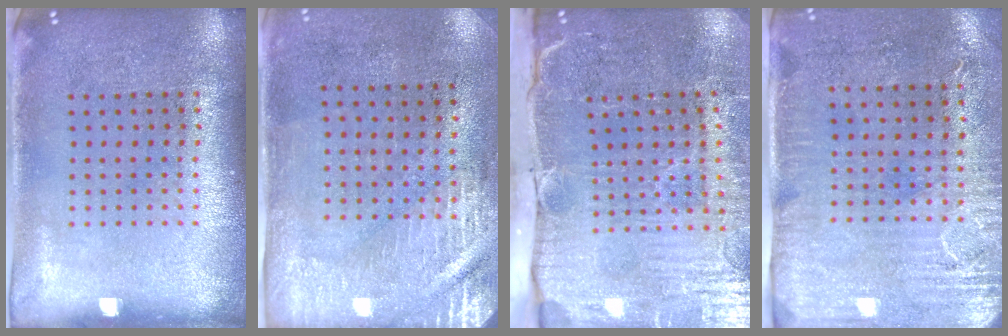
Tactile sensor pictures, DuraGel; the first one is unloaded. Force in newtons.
{"total": 2.9, "press": 2.5, "slide": 1.5}
{"total": 5.2, "press": 4.4, "slide": 2.8}
{"total": 2.9, "press": 2.4, "slide": 1.6}